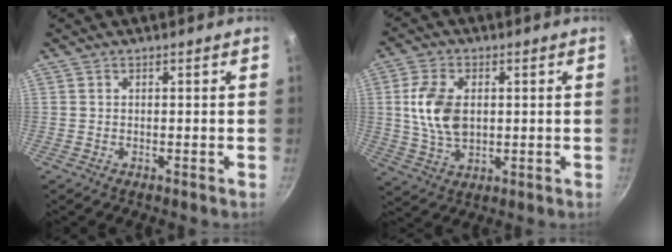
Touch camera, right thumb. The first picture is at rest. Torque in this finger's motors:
{"motor_torque": [-0.72, 1.14, 1.22, 0.29, 0.14]}